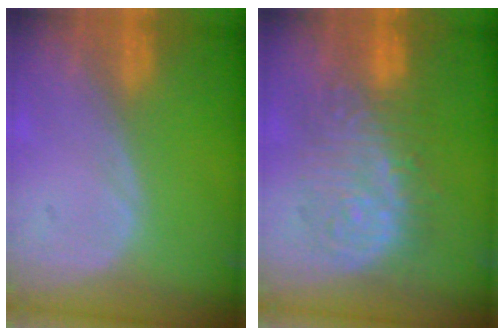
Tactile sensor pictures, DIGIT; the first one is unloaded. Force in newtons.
{"total": 9.8, "press": 9.8, "slide": 0.4}